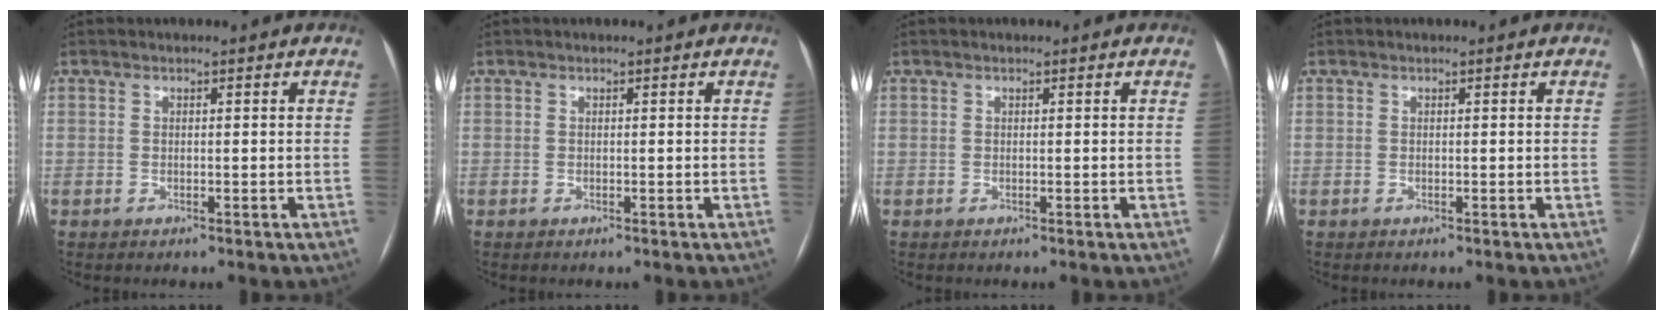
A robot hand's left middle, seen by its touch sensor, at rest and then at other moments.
{"total": 0.0}
{"total": 0.0}
{"total": 0.0}